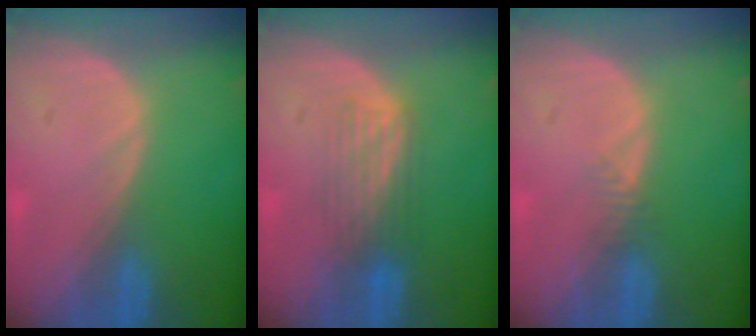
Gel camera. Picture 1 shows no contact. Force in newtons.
{"total": 4.1, "press": 4.1, "slide": 0.1}
{"total": 1.2, "press": 1.0, "slide": 0.6}